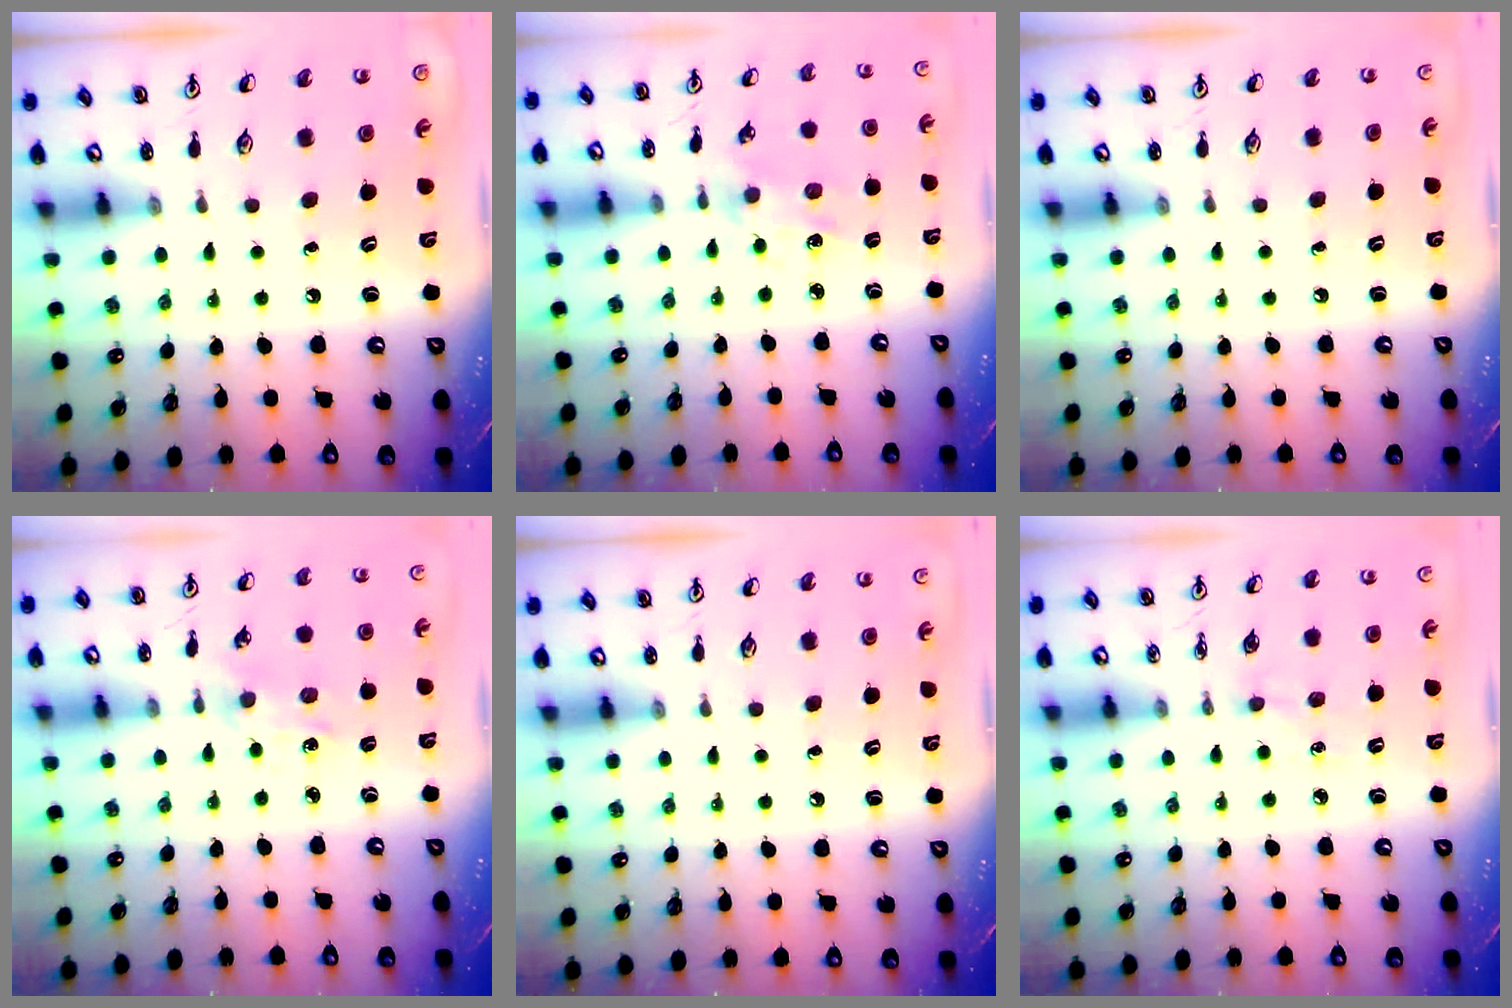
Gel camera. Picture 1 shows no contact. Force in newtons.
{"total": 2.9, "press": 2.8, "slide": 0.4}
{"total": 0.0}
{"total": 0.7, "press": 0.7, "slide": 0.2}
{"total": 0.0}
{"total": 2.7, "press": 2.7, "slide": 0.4}